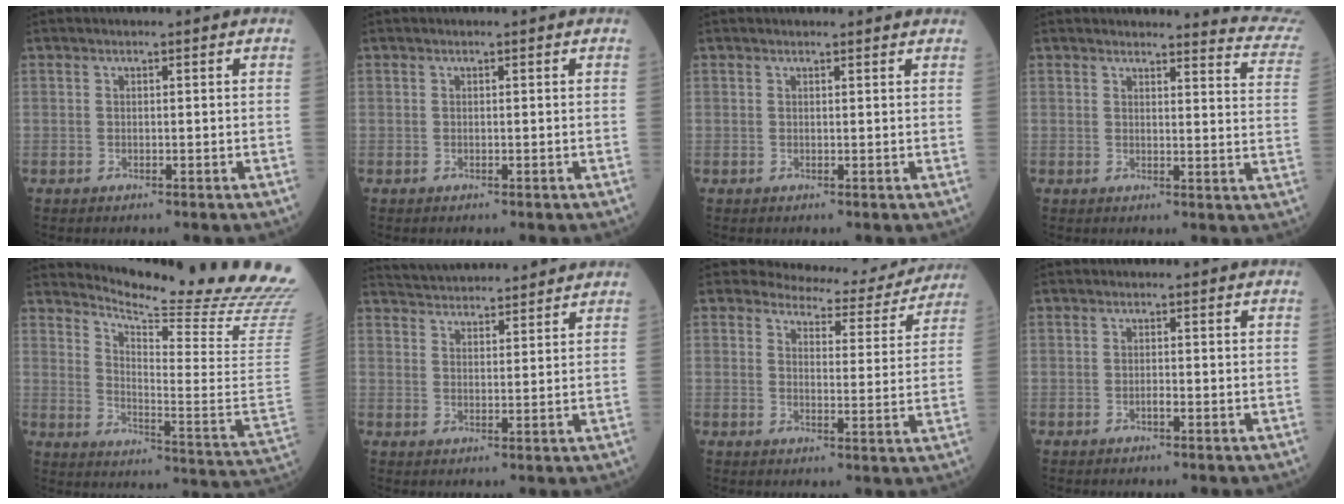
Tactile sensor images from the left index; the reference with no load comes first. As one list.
[{"total": 0.0}, {"total": 1.6, "force": [1.5, 0.3, 0.2], "torque": [-0.008, 0.004, 0.008]}, {"total": 9.3, "force": [9.3, -0.1, 0.5], "torque": [0.013, -0.092, 0.069]}, {"total": 23.9, "force": [22.7, -1.3, 7.2], "torque": [-0.125, -0.155, 0.282]}, {"total": 11.0, "force": [10.6, 1.5, 2.6], "torque": [-0.045, 0.022, 0.154]}, {"total": 10.4, "force": [9.9, 3.0, 0.8], "torque": [0.005, -0.026, 0.104]}, {"total": 1.4, "force": [-1.3, 0.0, 0.3], "torque": [-0.007, -0.006, -0.021]}]